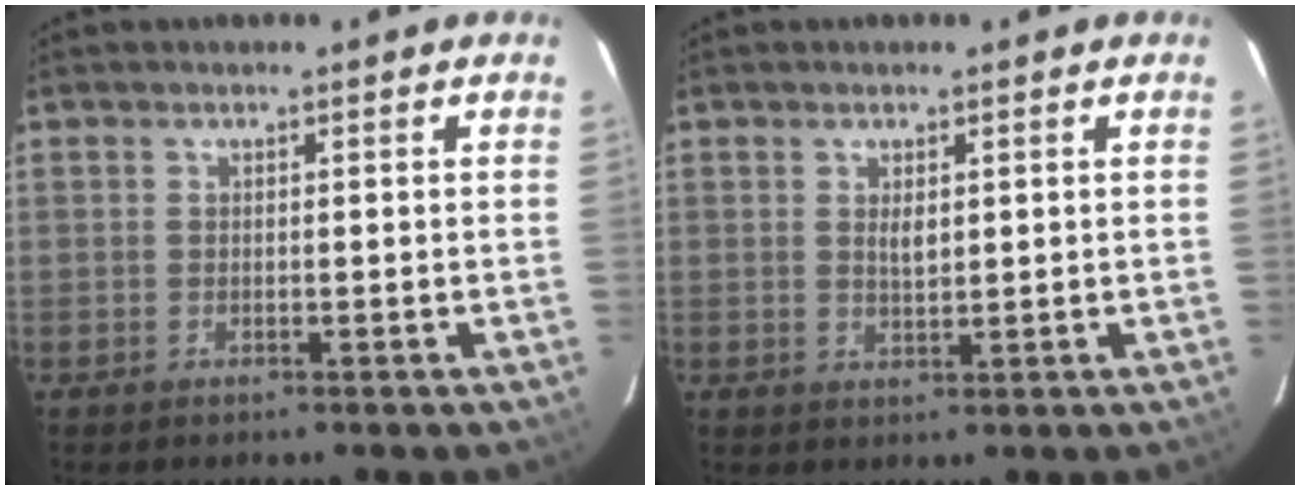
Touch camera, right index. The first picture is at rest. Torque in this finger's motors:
{"motor_torque": [0.33, 0.17, 0.27, 0.05]}